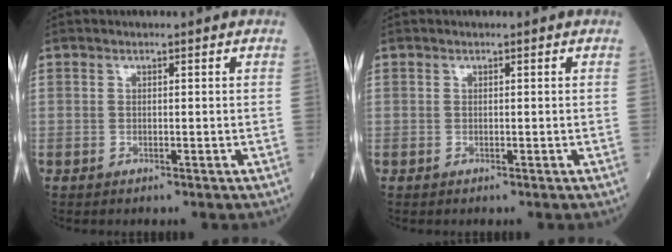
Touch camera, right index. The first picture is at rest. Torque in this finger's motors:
{"motor_torque": [0.00, 0.00, 0.00, 0.00]}